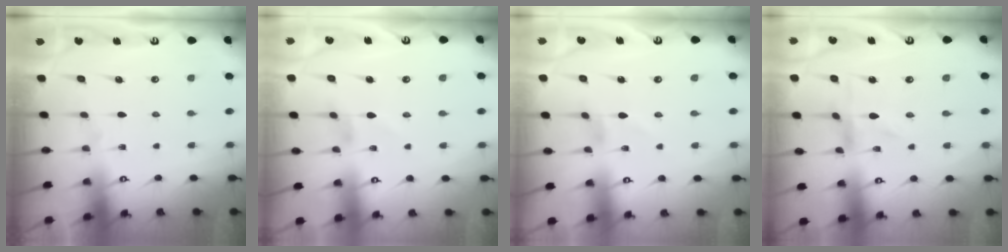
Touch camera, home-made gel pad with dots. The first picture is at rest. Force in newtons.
{"total": 0.6, "press": 0.6, "slide": 0.3}
{"total": 0.7, "press": 0.7, "slide": 0.2}
{"total": 0.0}